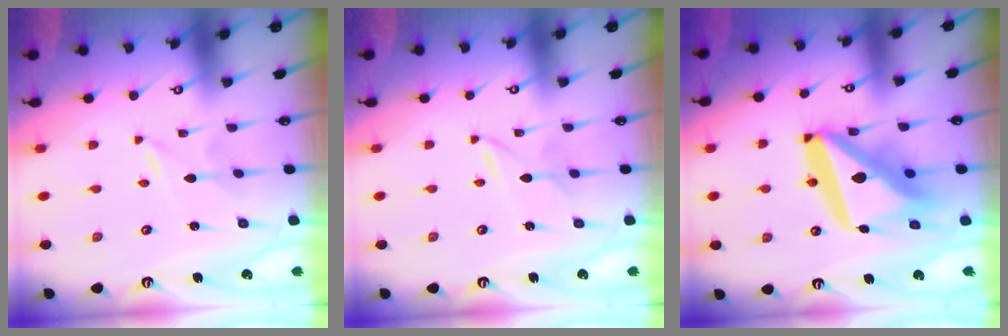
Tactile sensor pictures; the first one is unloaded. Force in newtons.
{"total": 1.9, "press": 1.9, "slide": 0.3}
{"total": 21.7, "press": 21.5, "slide": 2.6}